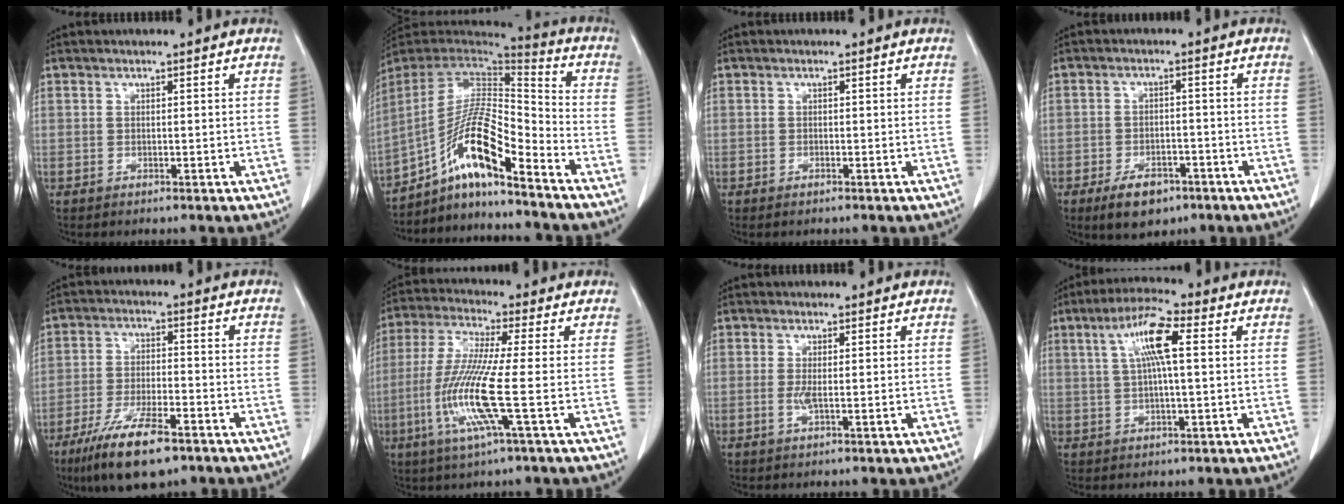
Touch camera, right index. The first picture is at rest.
{"total": 14.5, "force": [-9.3, 1.7, 11.0], "torque": [-0.203, 0.012, -0.165]}
{"total": 0.5, "force": [-0.4, 0.1, 0.3], "torque": [-0.010, -0.002, -0.006]}
{"total": 6.3, "force": [-4.0, 3.3, 3.6], "torque": [-0.062, 0.000, -0.059]}
{"total": 11.8, "force": [-7.7, 2.8, 8.5], "torque": [-0.159, -0.020, -0.132]}
{"total": 11.5, "force": [-2.9, -0.6, 11.1], "torque": [-0.237, -0.017, -0.068]}
{"total": 2.0, "force": [-0.3, 0.2, 2.0], "torque": [-0.043, -0.004, -0.006]}
{"total": 7.9, "force": [2.1, 1.0, 7.6], "torque": [-0.148, 0.015, 0.034]}